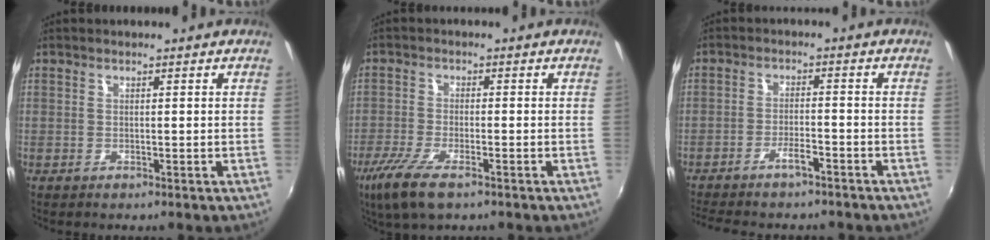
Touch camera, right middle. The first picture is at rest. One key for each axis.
{"total": 8.7, "fx": -5.5, "fy": 2.5, "fz": 6.2, "tx": -0.149, "ty": -0.031, "tz": -0.104}
{"total": 7.3, "fx": -6.2, "fy": 1.6, "fz": 3.4, "tx": -0.085, "ty": -0.002, "tz": -0.100}